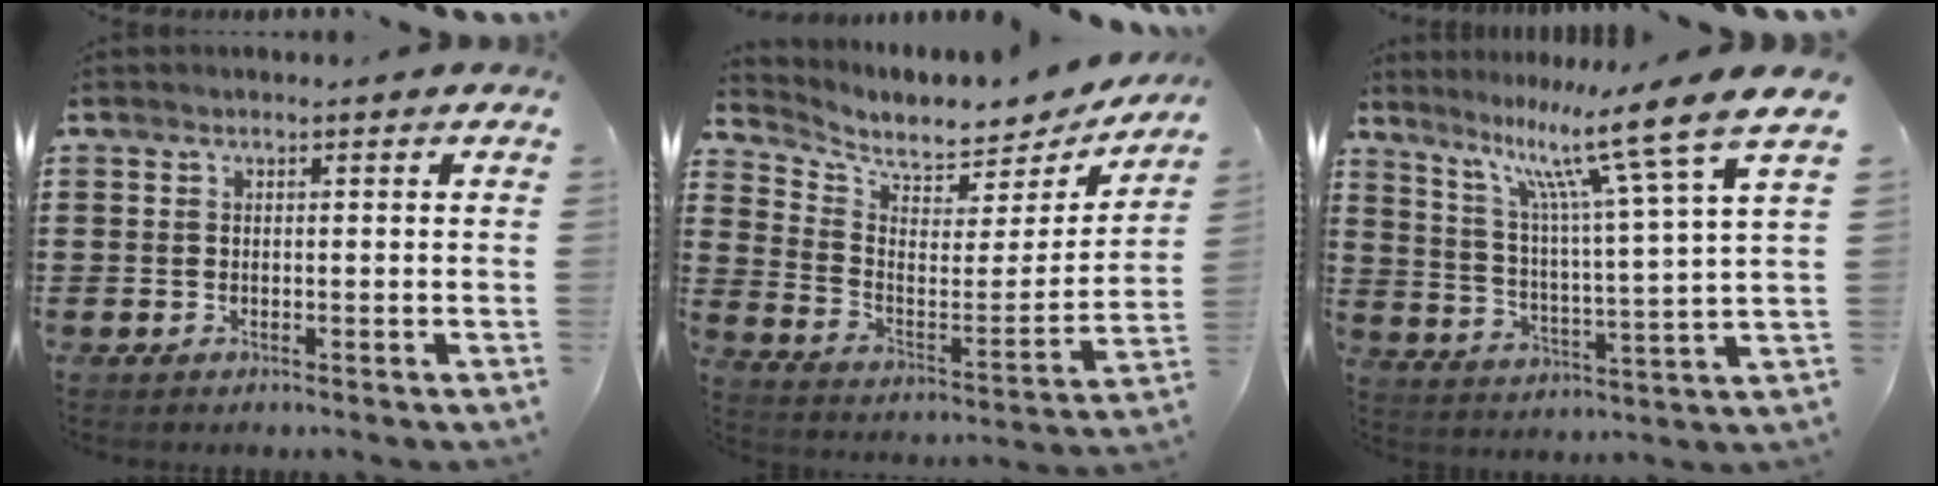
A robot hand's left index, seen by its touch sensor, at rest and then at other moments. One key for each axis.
{"total": 5.4, "fx": 5.1, "fy": 1.1, "fz": 1.4, "tx": -0.050, "ty": -0.052, "tz": 0.085}
{"total": 12.6, "fx": 9.3, "fy": 0.1, "fz": 8.6, "tx": -0.174, "ty": -0.061, "tz": 0.142}